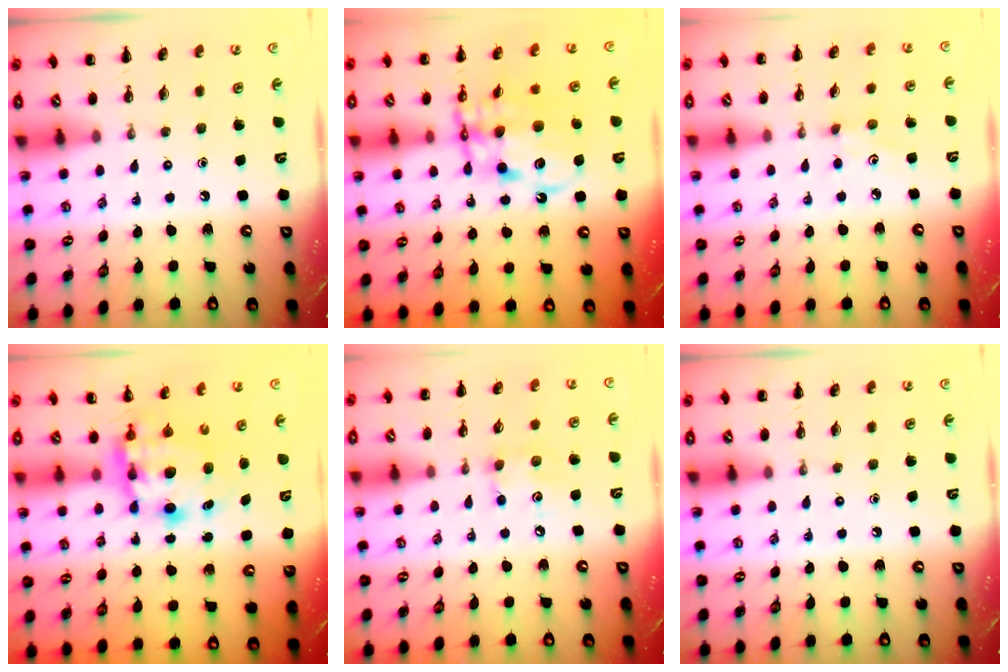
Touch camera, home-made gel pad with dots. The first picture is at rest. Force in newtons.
{"total": 12.6, "press": 12.2, "slide": 3.0}
{"total": 2.6, "press": 2.5, "slide": 0.7}
{"total": 7.7, "press": 7.5, "slide": 1.6}
{"total": 6.4, "press": 6.4, "slide": 0.6}
{"total": 0.0}